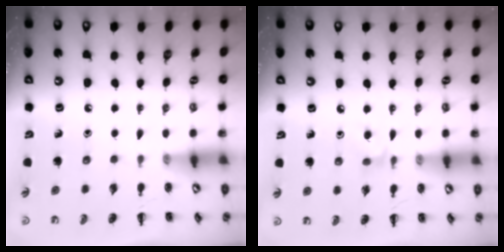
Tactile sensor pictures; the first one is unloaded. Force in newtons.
{"total": 5.6, "press": 5.2, "slide": 2.0}